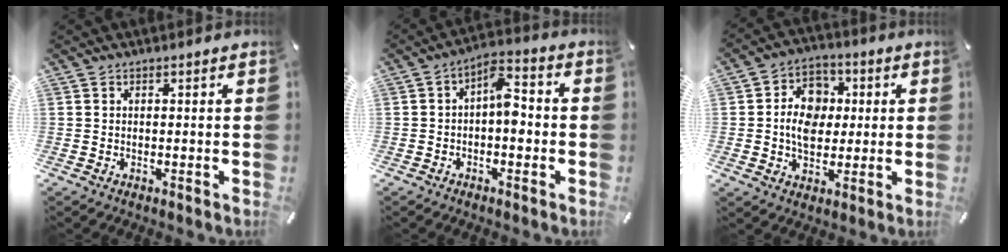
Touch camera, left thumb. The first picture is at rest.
{"total": 7.0, "force": [-0.9, 3.8, 5.8], "torque": [-0.089, 0.012, -0.019]}
{"total": 10.1, "force": [0.0, 8.4, 5.7], "torque": [-0.091, 0.016, 0.001]}